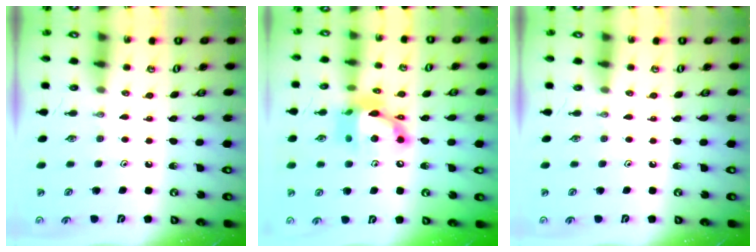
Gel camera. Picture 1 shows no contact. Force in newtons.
{"total": 15.5, "press": 15.5, "slide": 1.5}
{"total": 0.0}